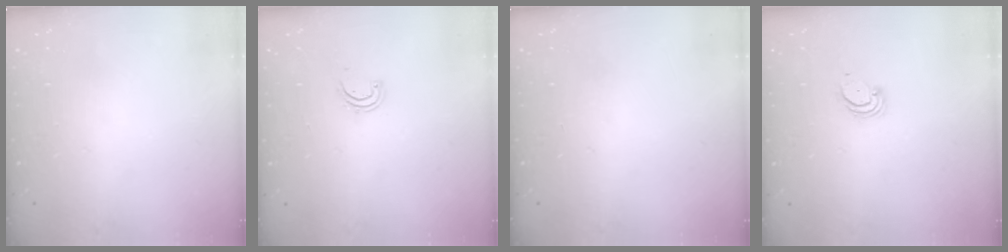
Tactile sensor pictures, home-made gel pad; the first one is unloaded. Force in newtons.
{"total": 2.5, "press": 2.5, "slide": 0.3}
{"total": 0.0}
{"total": 2.2, "press": 2.2, "slide": 0.3}